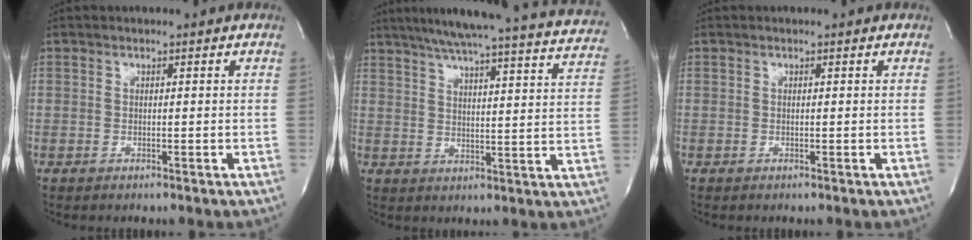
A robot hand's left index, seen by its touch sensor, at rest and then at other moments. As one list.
[{"total": 28.1, "force": [25.8, 1.4, 11.2], "torque": [-0.173, -0.054, 0.309]}, {"total": 0.0}]